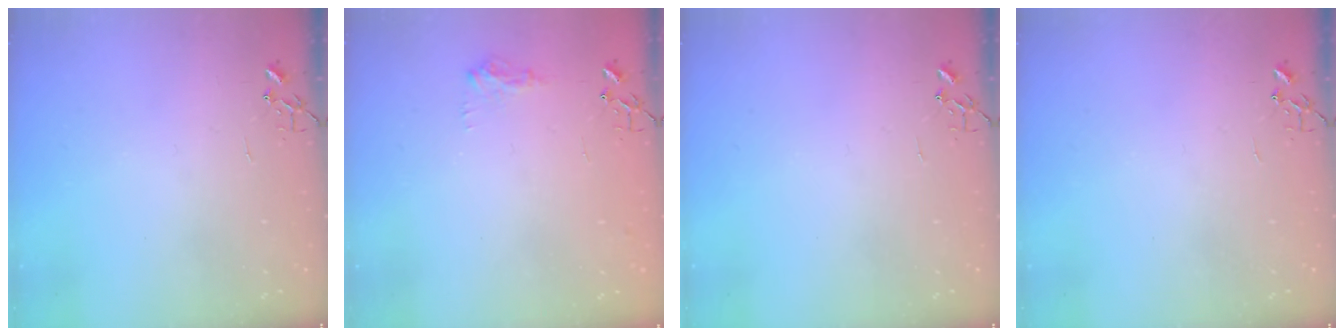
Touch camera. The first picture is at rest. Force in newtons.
{"total": 8.4, "press": 8.4, "slide": 0.3}
{"total": 0.0}
{"total": 0.0}